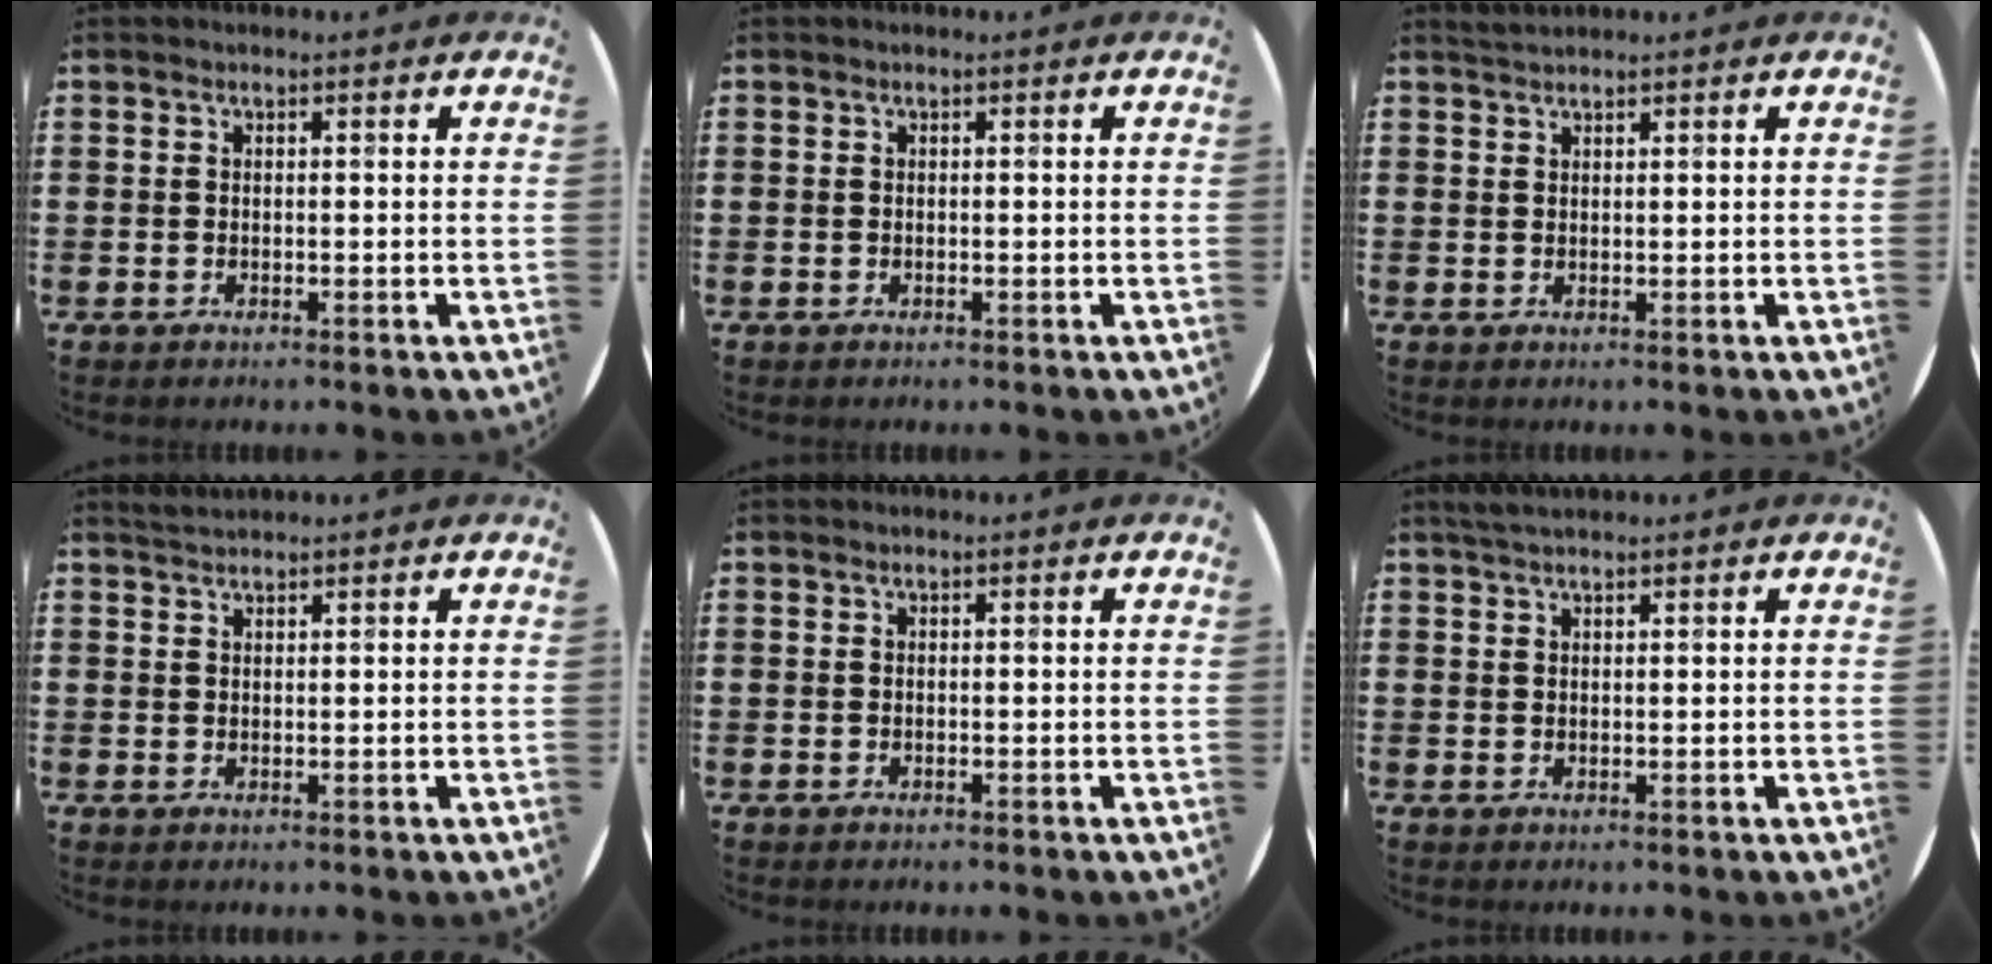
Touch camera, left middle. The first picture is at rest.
{"total": 0.0}
{"total": 1.2, "force": [1.2, 0.0, 0.2], "torque": [-0.004, 0.002, 0.023]}
{"total": 1.4, "force": [1.4, 0.1, 0.2], "torque": [-0.005, 0.003, 0.026]}
{"total": 0.0}
{"total": 1.7, "force": [1.5, 0.2, 0.7], "torque": [-0.015, 0.004, 0.027]}